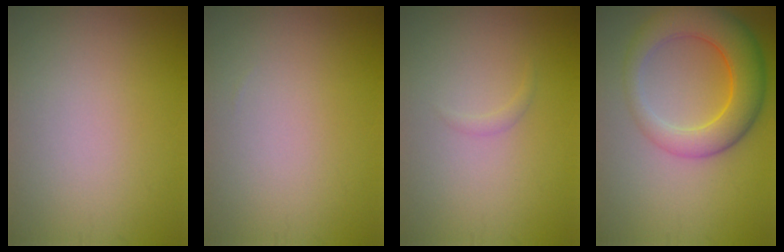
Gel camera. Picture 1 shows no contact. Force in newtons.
{"total": 0.0}
{"total": 0.6, "press": 0.6, "slide": 0.0}
{"total": 6.9, "press": 6.9, "slide": 0.2}